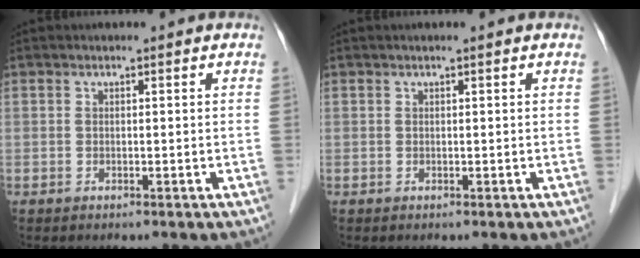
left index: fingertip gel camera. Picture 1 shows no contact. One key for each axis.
{"total": 0.0}